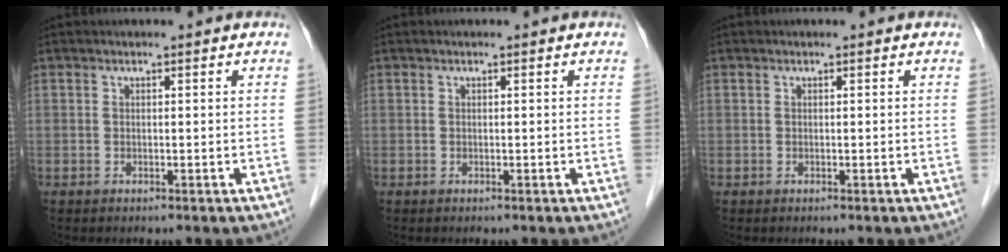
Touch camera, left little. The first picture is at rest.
{"total": 0.0}
{"total": 0.0}